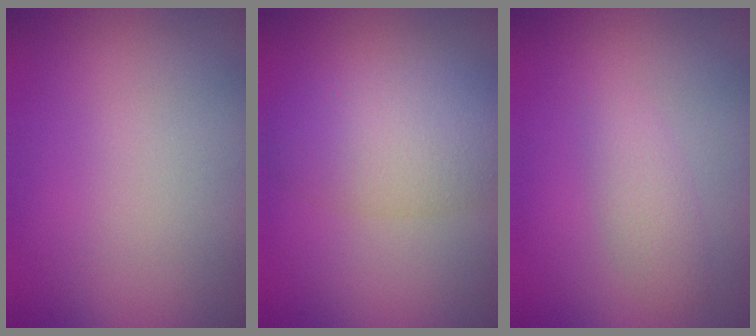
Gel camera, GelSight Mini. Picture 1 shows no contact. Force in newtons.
{"total": 5.0, "press": 5.0, "slide": 0.3}
{"total": 1.7, "press": 1.7, "slide": 0.1}